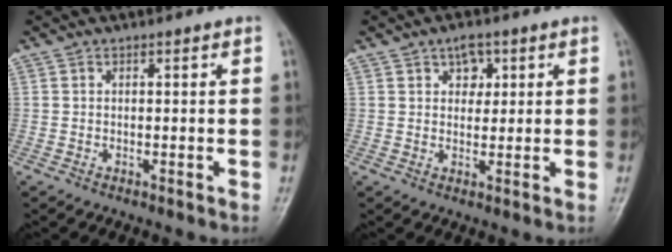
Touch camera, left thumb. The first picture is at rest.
{"total": 3.8, "force": [1.7, 2.5, 2.2], "torque": [-0.014, -0.005, 0.023]}